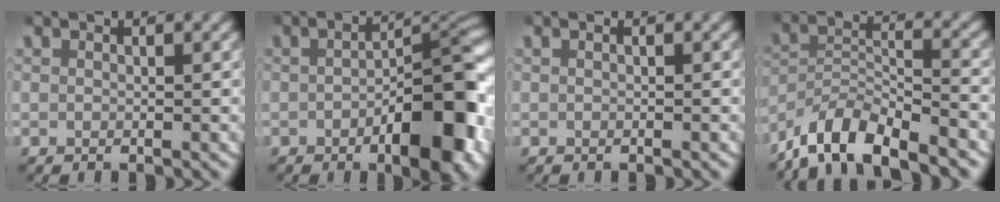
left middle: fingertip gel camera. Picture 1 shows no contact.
{"total": 8.9, "force": [-2.8, 3.4, 7.8], "torque": [-0.095, 0.007, -0.044]}
{"total": 0.0}
{"total": 7.5, "force": [-5.6, 3.3, 3.8], "torque": [-0.064, 0.000, -0.099]}